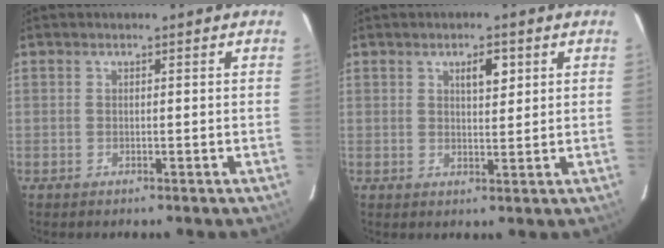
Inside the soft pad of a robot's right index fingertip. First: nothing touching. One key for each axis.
{"total": 3.3, "fx": 1.6, "fy": 1.1, "fz": 2.7, "tx": -0.044, "ty": 0.002, "tz": 0.026}